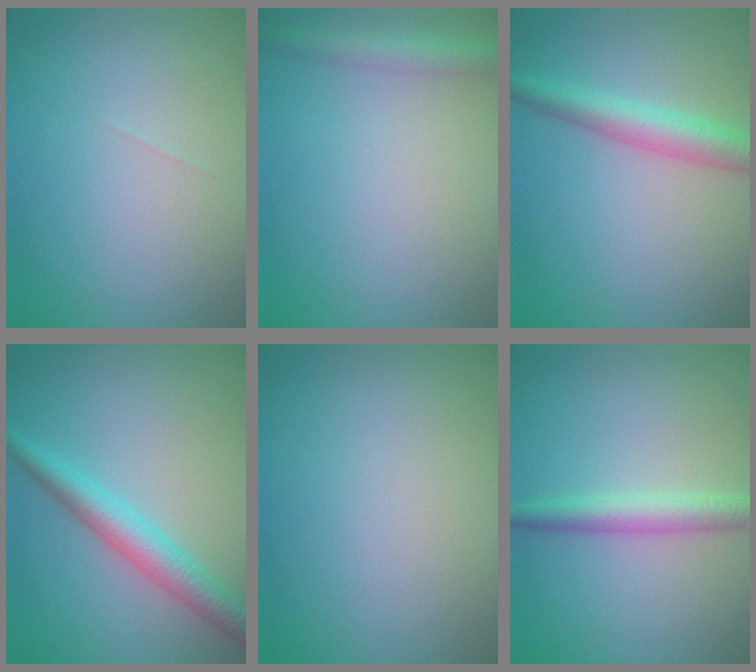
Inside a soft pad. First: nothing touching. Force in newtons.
{"total": 2.9, "press": 2.9, "slide": 0.1}
{"total": 3.9, "press": 3.9, "slide": 0.2}
{"total": 3.6, "press": 3.6, "slide": 0.1}
{"total": 0.0}
{"total": 2.9, "press": 2.9, "slide": 0.1}